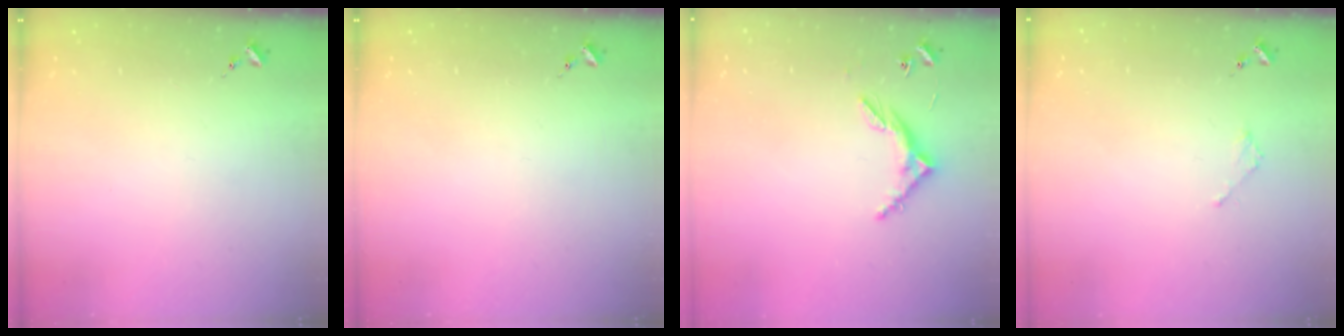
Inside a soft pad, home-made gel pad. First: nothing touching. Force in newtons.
{"total": 0.0}
{"total": 6.1, "press": 6.1, "slide": 0.4}
{"total": 1.8, "press": 1.8, "slide": 0.2}